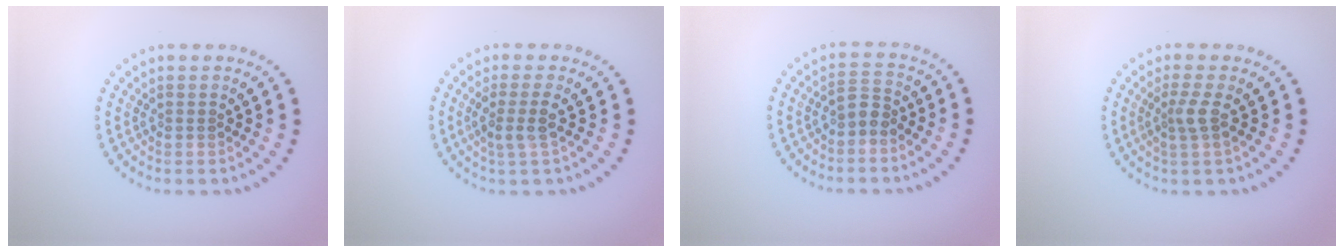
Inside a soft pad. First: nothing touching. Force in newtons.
{"total": 2.0, "press": 1.6, "slide": 1.2}
{"total": 1.7, "press": 1.3, "slide": 1.0}
{"total": 1.9, "press": 1.4, "slide": 1.3}